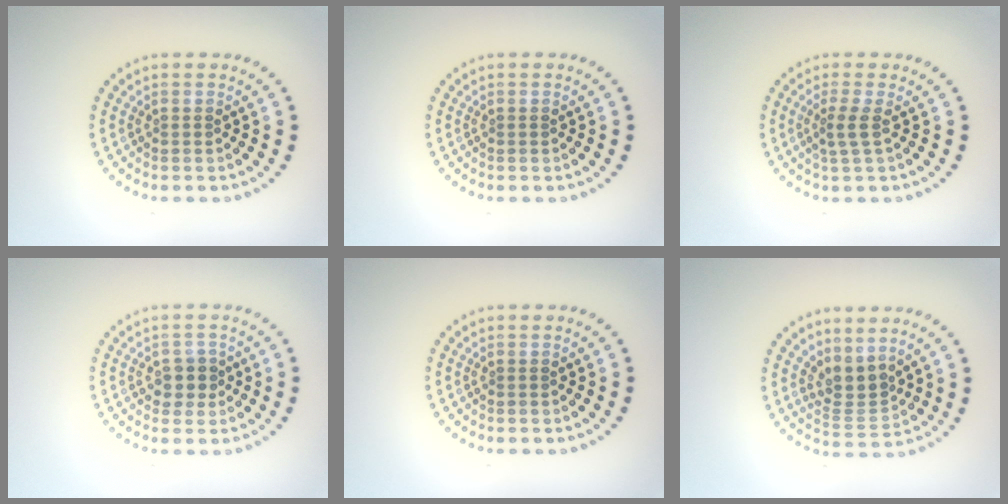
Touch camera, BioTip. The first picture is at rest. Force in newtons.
{"total": 0.0}
{"total": 1.8, "press": 1.3, "slide": 1.2}
{"total": 2.2, "press": 2.0, "slide": 0.9}
{"total": 0.0}
{"total": 2.8, "press": 2.1, "slide": 1.8}